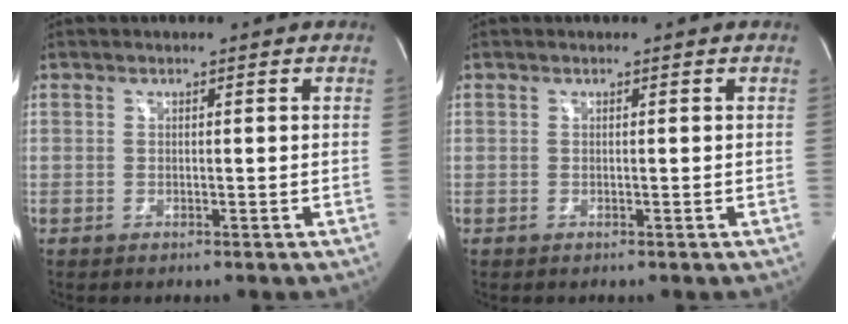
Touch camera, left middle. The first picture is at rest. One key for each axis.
{"total": 0.0}